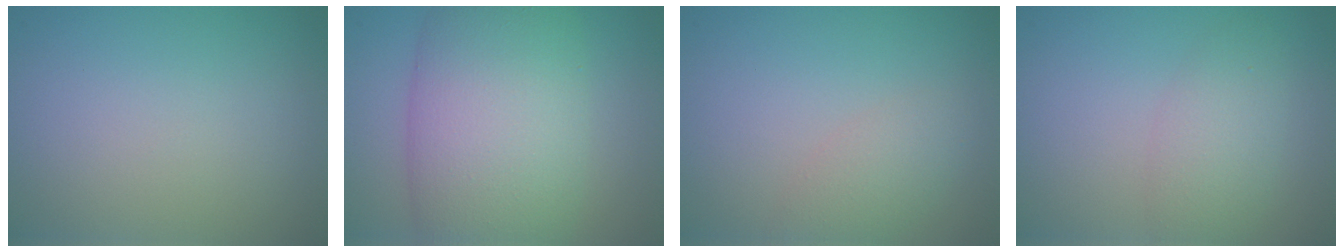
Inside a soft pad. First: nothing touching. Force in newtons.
{"total": 11.8, "press": 11.8, "slide": 0.4}
{"total": 2.1, "press": 2.1, "slide": 0.1}
{"total": 2.9, "press": 2.9, "slide": 0.1}